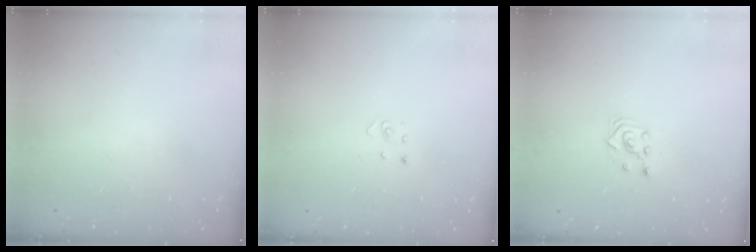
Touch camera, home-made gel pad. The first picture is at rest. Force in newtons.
{"total": 2.2, "press": 2.2, "slide": 0.2}
{"total": 2.3, "press": 2.3, "slide": 0.3}